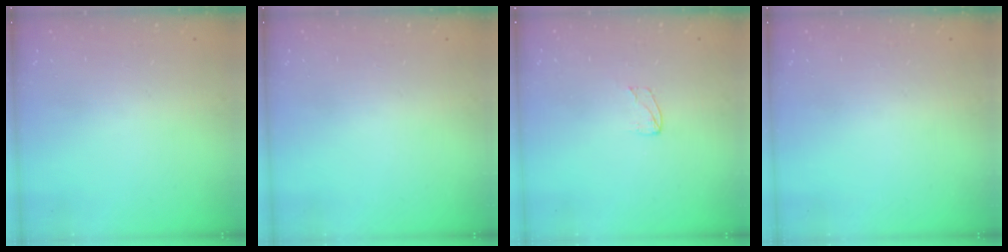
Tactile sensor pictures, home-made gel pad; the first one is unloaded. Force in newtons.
{"total": 0.0}
{"total": 3.4, "press": 3.4, "slide": 0.3}
{"total": 0.0}